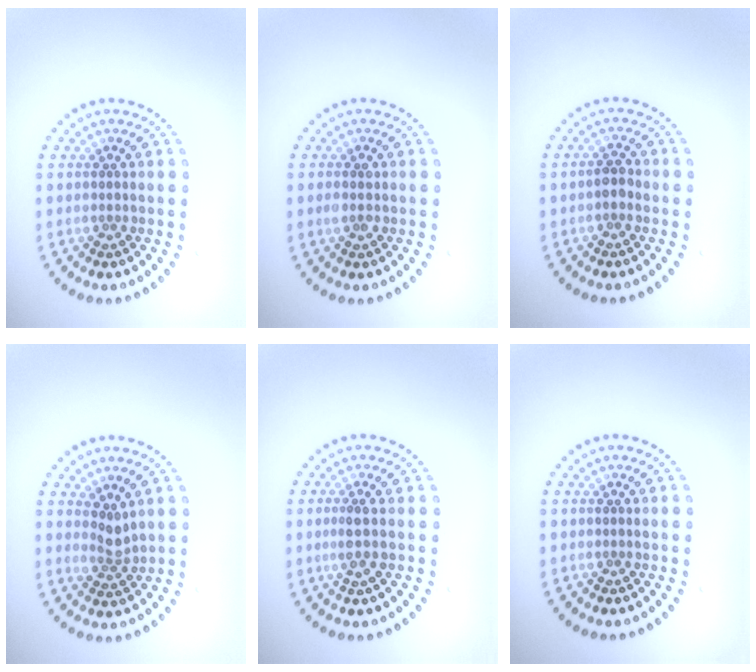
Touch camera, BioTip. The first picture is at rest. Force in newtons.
{"total": 1.0, "press": 1.0, "slide": 0.1}
{"total": 1.4, "press": 1.4, "slide": 0.4}
{"total": 1.9, "press": 1.4, "slide": 1.3}
{"total": 1.8, "press": 1.5, "slide": 1.1}
{"total": 0.0}